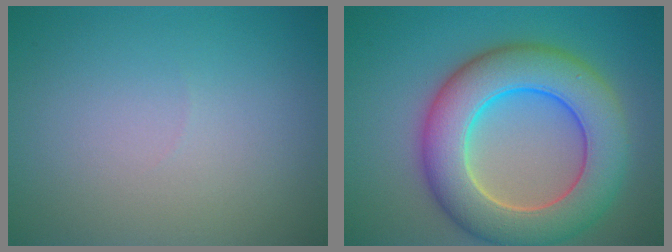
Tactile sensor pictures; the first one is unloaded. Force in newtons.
{"total": 10.2, "press": 10.1, "slide": 0.6}